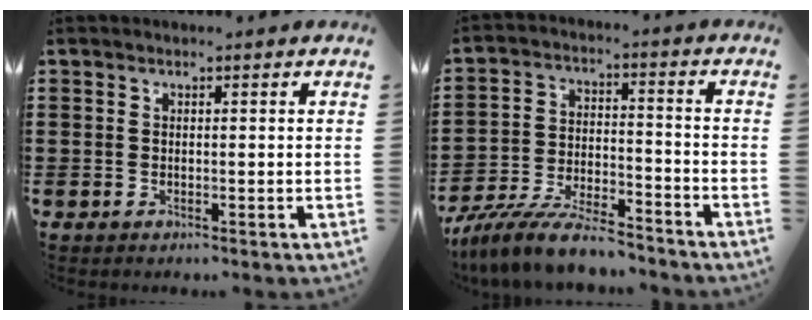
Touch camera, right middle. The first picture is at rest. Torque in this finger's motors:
{"motor_torque": [2.14, 0.00, 0.46, 0.21]}